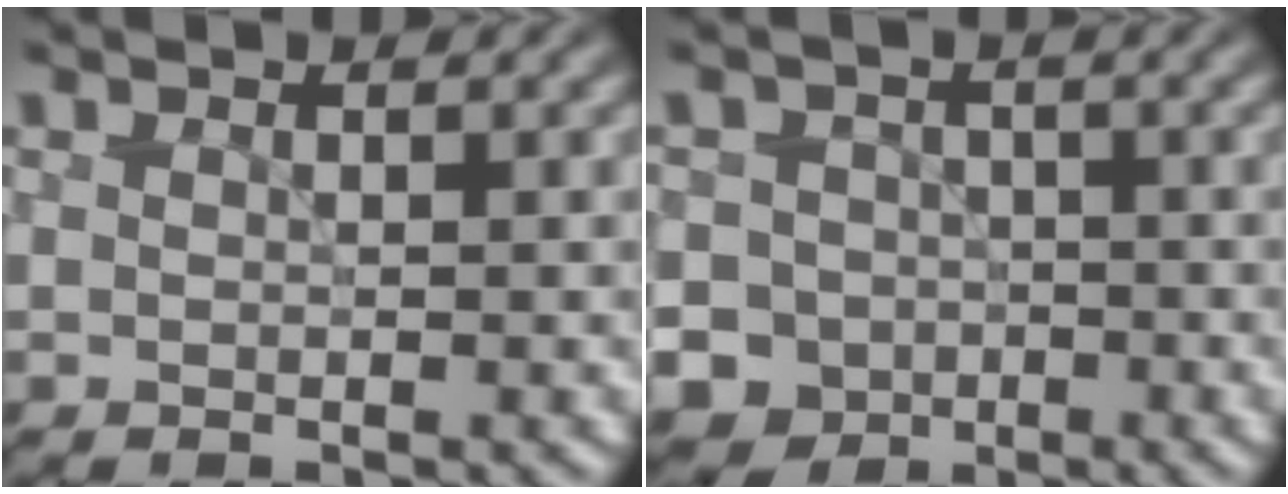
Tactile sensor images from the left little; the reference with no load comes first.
{"total": 9.6, "force": [-5.0, 8.1, 1.4], "torque": [-0.027, -0.019, -0.105]}